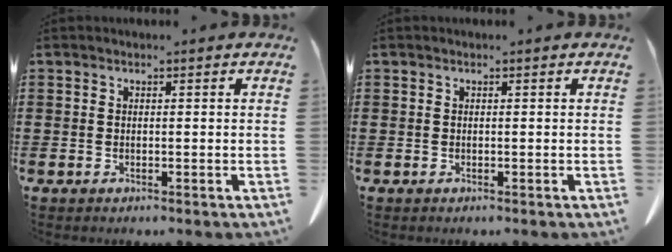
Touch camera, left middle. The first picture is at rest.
{"total": 0.0}